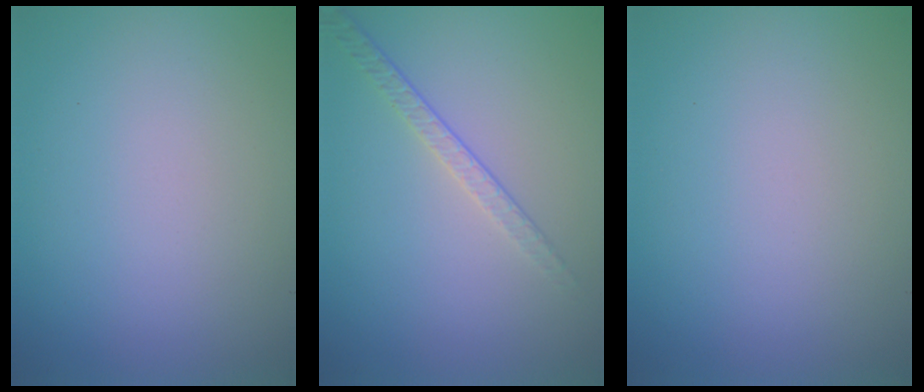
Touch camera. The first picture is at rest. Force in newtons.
{"total": 1.9, "press": 1.4, "slide": 1.3}
{"total": 0.0}